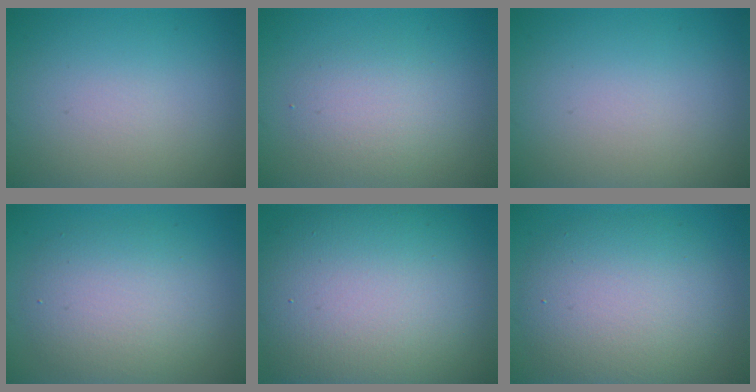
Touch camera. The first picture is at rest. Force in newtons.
{"total": 2.7, "press": 2.7, "slide": 0.0}
{"total": 0.0}
{"total": 5.3, "press": 5.3, "slide": 0.6}
{"total": 15.5, "press": 15.5, "slide": 1.2}
{"total": 7.8, "press": 7.7, "slide": 0.9}